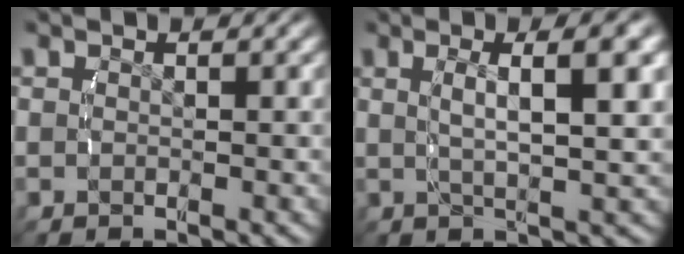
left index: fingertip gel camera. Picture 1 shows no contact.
{"total": 4.8, "force": [1.2, 0.5, 4.6], "torque": [-0.069, 0.005, 0.027]}